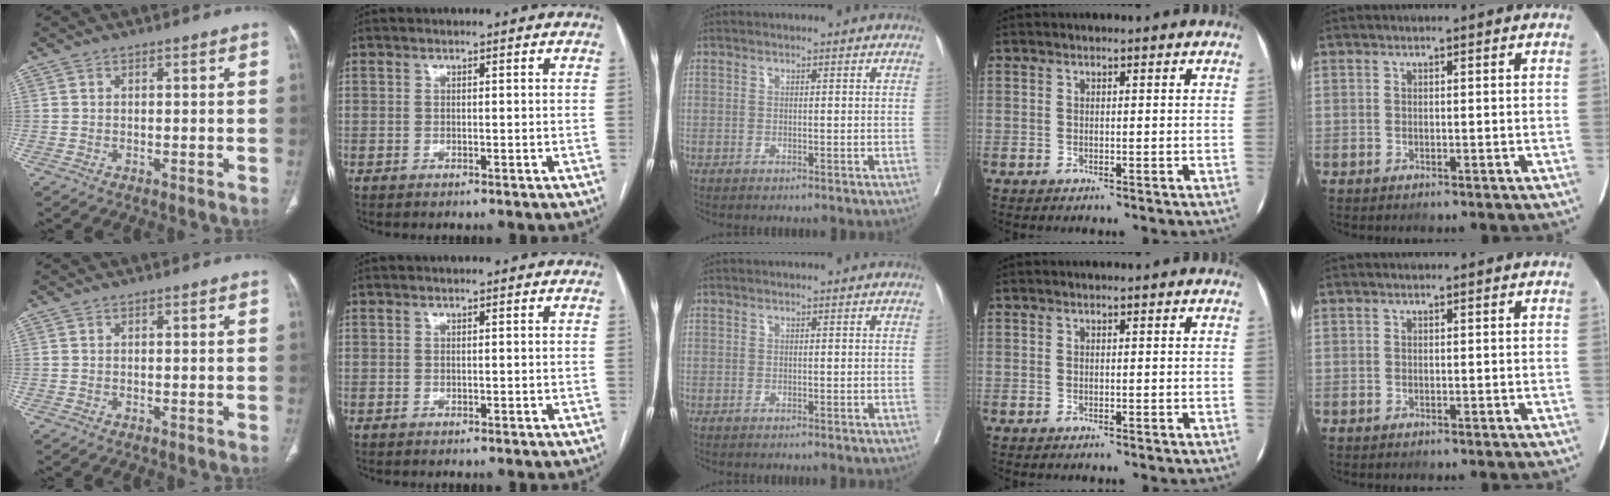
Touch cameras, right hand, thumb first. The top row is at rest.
{}